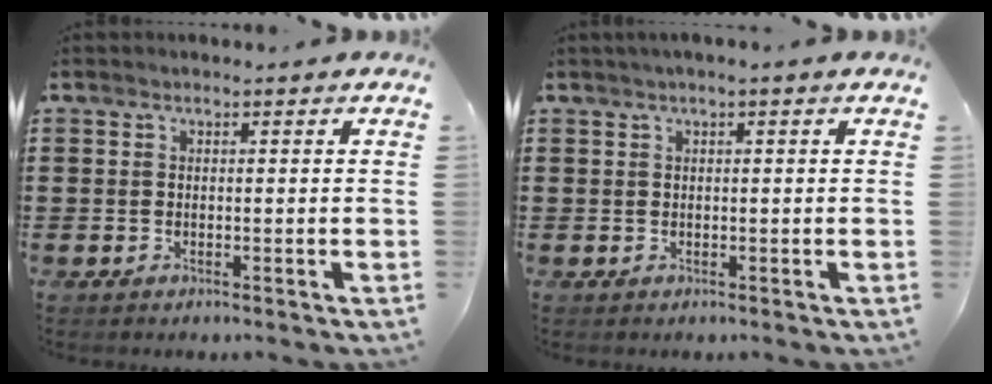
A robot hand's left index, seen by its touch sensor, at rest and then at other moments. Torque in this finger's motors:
{"motor_torque": [2.12, 0.02, 0.11, 0.04]}